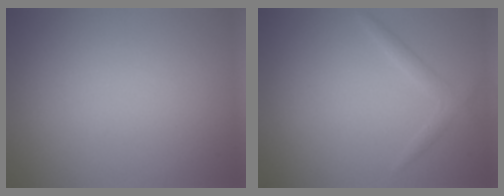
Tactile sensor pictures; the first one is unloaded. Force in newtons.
{"total": 1.3, "press": 1.3, "slide": 0.1}